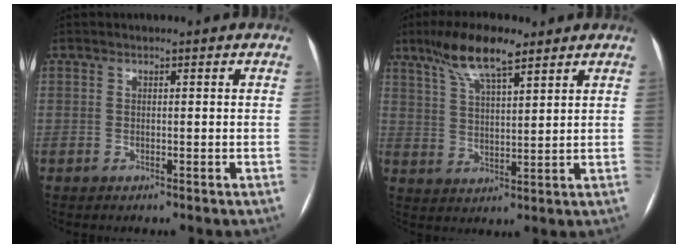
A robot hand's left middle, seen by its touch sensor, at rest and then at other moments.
{"total": 9.4, "force": [6.6, 1.9, 6.4], "torque": [-0.128, 0.014, 0.122]}